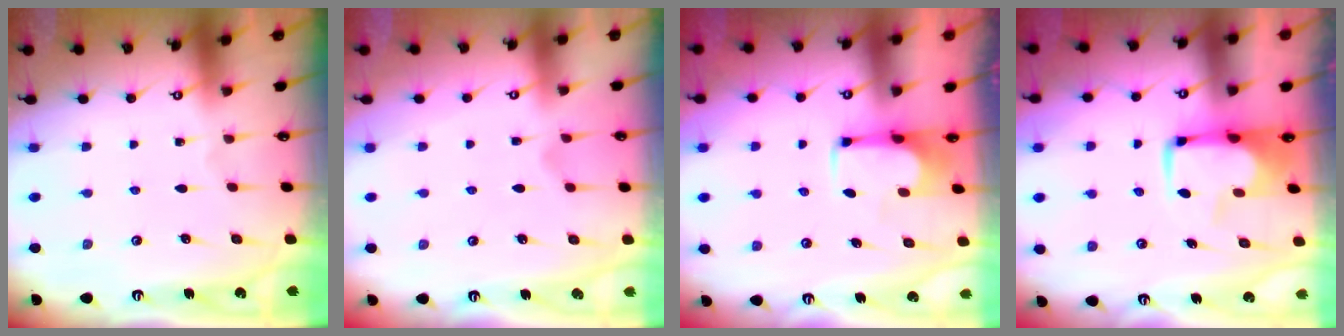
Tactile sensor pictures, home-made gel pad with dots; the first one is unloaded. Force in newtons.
{"total": 1.2, "press": 0.3, "slide": 1.1}
{"total": 3.9, "press": 3.7, "slide": 1.1}
{"total": 0.8, "press": 0.5, "slide": 0.6}